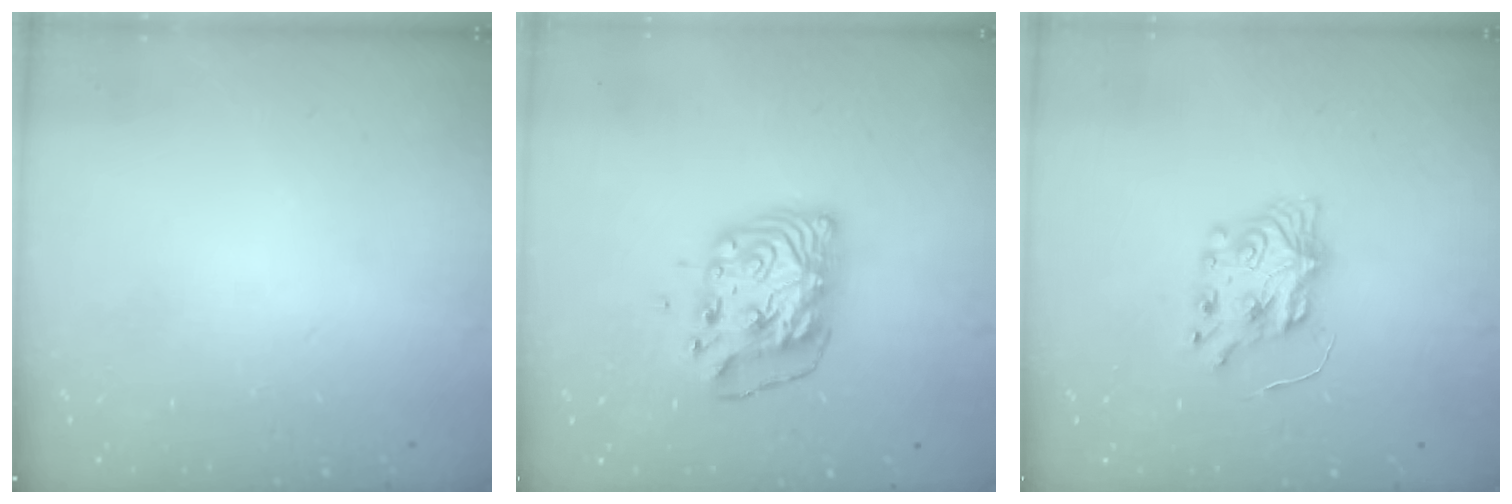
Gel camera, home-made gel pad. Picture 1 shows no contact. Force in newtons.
{"total": 10.5, "press": 10.4, "slide": 1.7}
{"total": 7.3, "press": 7.3, "slide": 0.3}